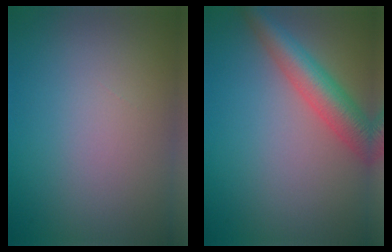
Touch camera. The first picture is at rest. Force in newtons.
{"total": 5.4, "press": 5.4, "slide": 0.1}